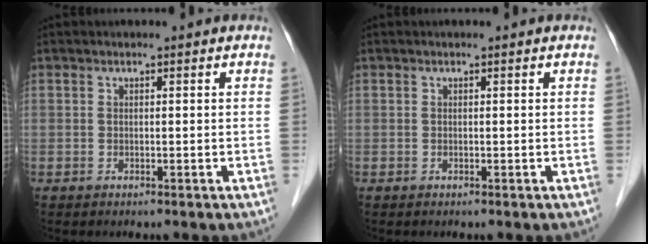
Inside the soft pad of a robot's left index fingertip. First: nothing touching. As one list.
[{"total": 0.0}]